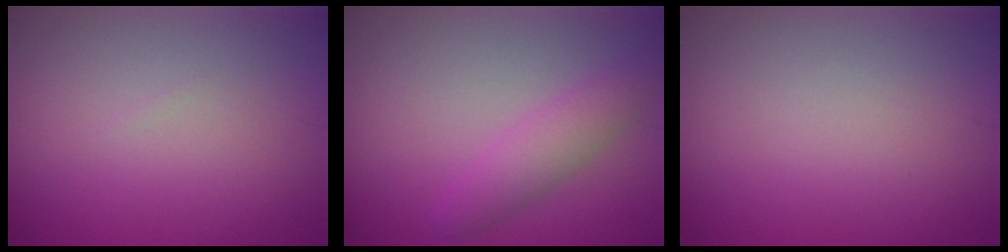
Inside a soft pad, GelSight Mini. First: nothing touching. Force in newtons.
{"total": 2.8, "press": 2.8, "slide": 0.1}
{"total": 0.0}